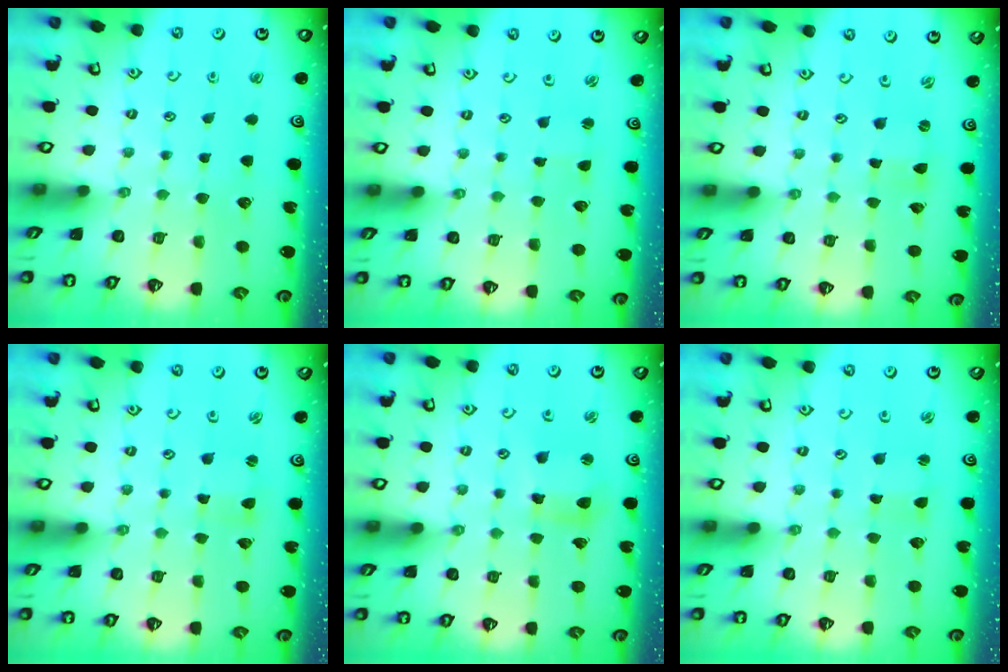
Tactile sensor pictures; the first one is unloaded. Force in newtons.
{"total": 1.1, "press": 1.1, "slide": 0.2}
{"total": 0.0}
{"total": 1.1, "press": 1.1, "slide": 0.2}
{"total": 7.1, "press": 7.0, "slide": 0.9}
{"total": 1.3, "press": 1.2, "slide": 0.1}